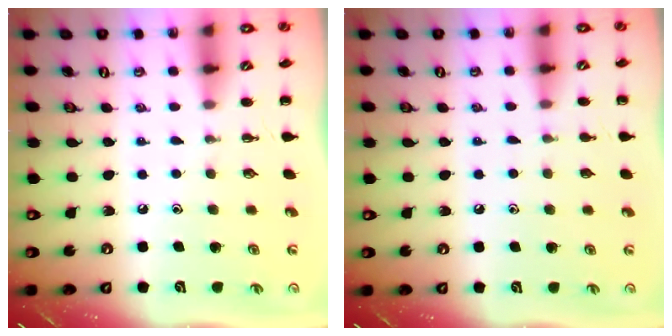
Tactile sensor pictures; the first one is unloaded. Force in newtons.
{"total": 2.6, "press": 2.4, "slide": 1.0}